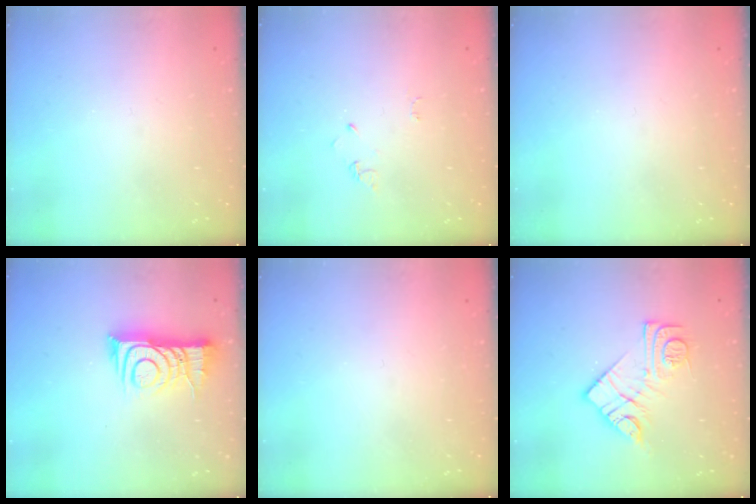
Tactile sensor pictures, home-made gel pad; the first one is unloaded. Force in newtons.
{"total": 2.6, "press": 2.6, "slide": 0.4}
{"total": 0.0}
{"total": 10.6, "press": 10.6, "slide": 1.0}
{"total": 0.0}
{"total": 12.6, "press": 12.6, "slide": 0.8}